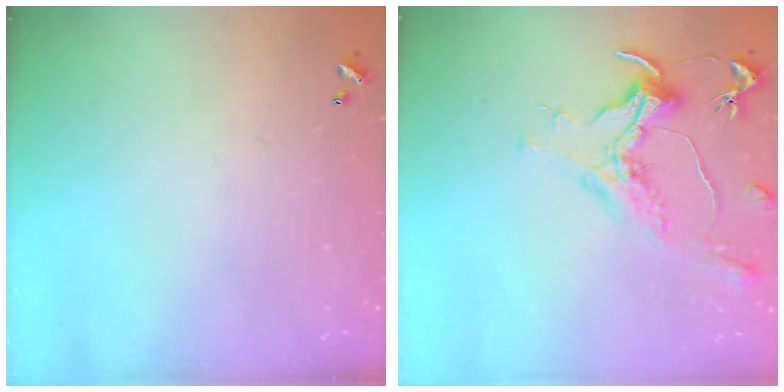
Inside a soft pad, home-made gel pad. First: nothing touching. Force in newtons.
{"total": 1.5, "press": 1.2, "slide": 0.9}